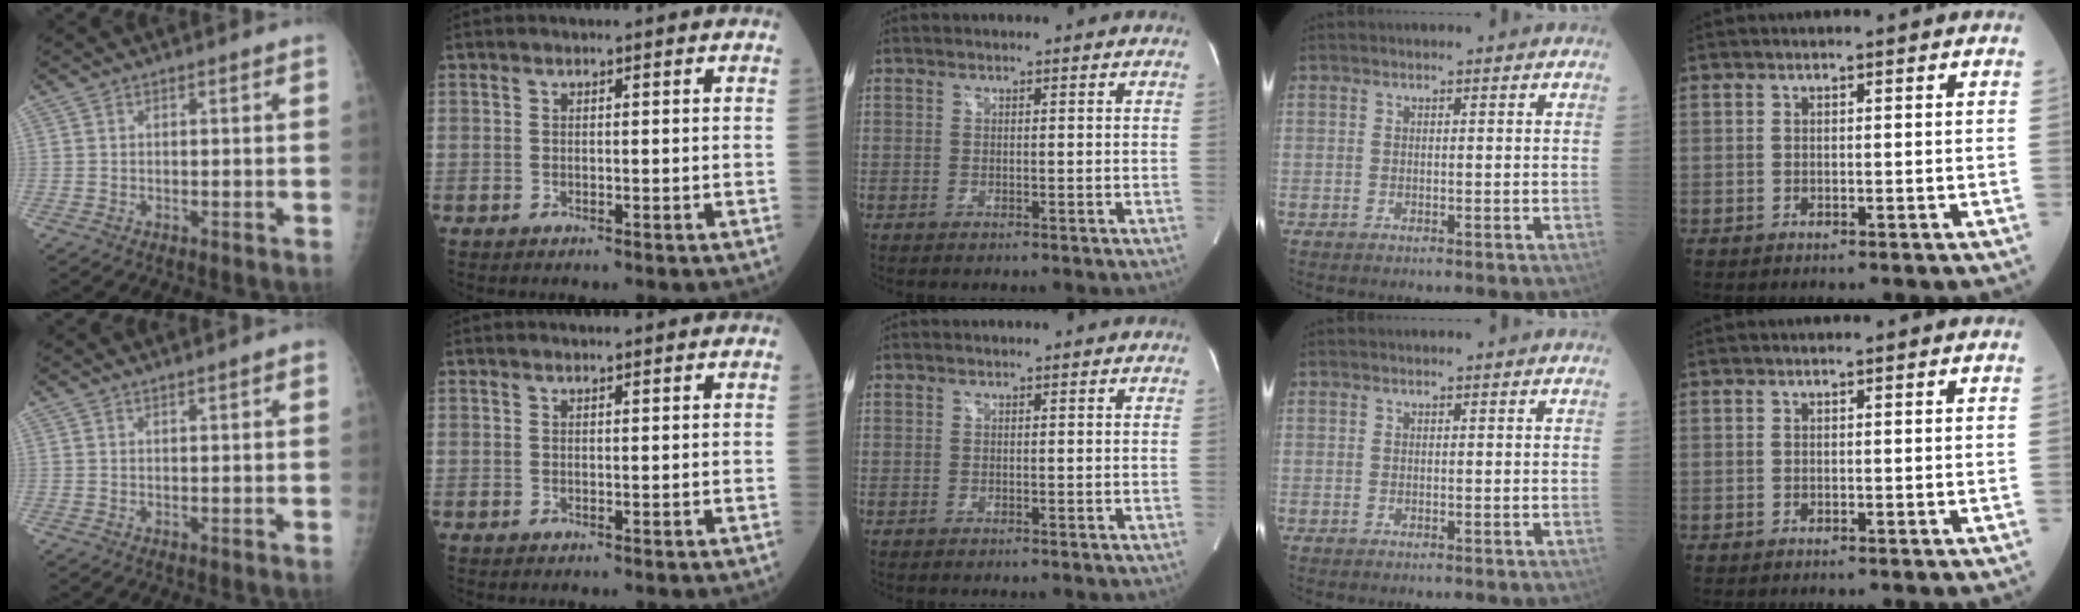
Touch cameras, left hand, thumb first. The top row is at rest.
{"thumb": {"total": 1.5, "force": [0.9, 0.2, 1.1], "torque": [-0.016, -0.002, 0.012]}, "index": {"total": 1.7, "force": [1.7, 0.1, 0.4], "torque": [-0.010, 0.011, 0.023]}}